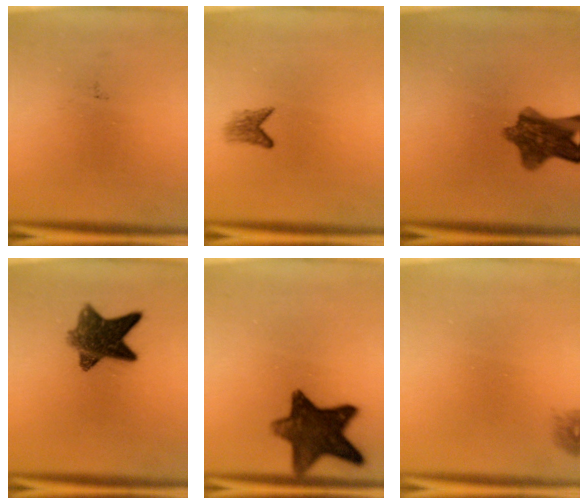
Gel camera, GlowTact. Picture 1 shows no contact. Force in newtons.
{"total": 1.8}
{"total": 8.6}
{"total": 9.3}
{"total": 11.7}
{"total": 0.9}